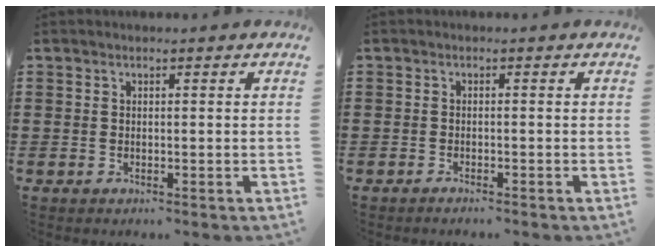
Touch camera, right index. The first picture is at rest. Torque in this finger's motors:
{"motor_torque": [-0.01, 0.06, 0.07, -0.02]}